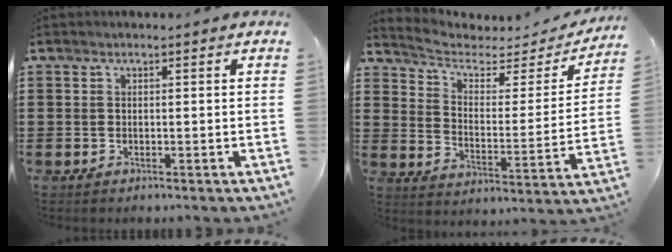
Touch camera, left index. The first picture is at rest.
{"total": 3.9, "force": [3.0, 1.8, 1.8], "torque": [-0.056, -0.020, 0.043]}